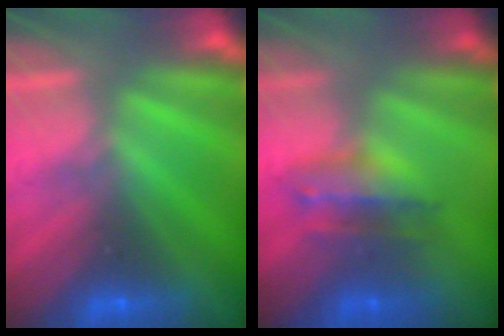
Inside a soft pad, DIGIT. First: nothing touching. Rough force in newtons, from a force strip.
{"total": 2.7}